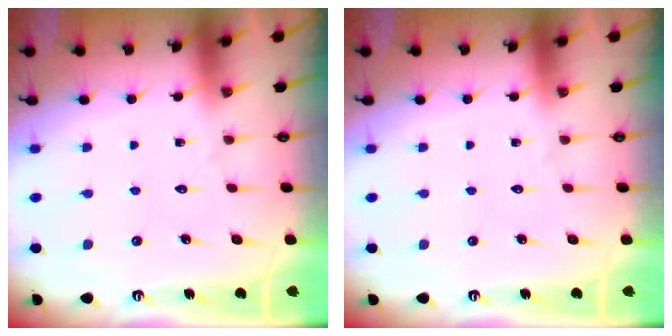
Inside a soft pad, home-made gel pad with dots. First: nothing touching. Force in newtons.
{"total": 0.0}